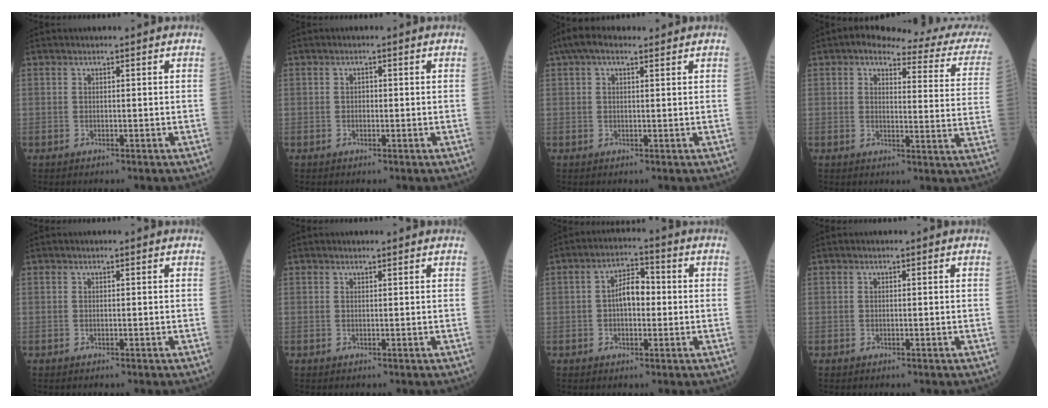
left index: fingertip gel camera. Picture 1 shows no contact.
{"total": 1.0, "force": [-0.1, 0.6, 0.8], "torque": [-0.010, 0.003, -0.003]}
{"total": 5.1, "force": [3.3, 1.9, 3.5], "torque": [-0.076, 0.041, 0.057]}
{"total": 16.1, "force": [13.5, 3.3, 8.1], "torque": [-0.089, -0.019, 0.133]}
{"total": 0.0}
{"total": 0.8, "force": [0.7, 0.1, 0.4], "torque": [-0.010, 0.008, 0.012]}
{"total": 5.7, "force": [-0.1, 2.8, 5.0], "torque": [-0.093, 0.021, -0.006]}
{"total": 0.0}